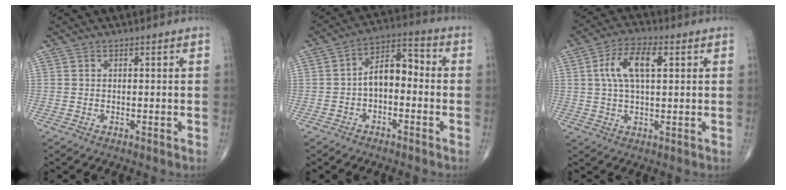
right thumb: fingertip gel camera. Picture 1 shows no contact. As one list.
[{"total": 7.8, "force": [-1.2, 4.6, 6.2], "torque": [-0.086, 0.039, -0.034]}, {"total": 9.1, "force": [2.3, 4.0, 7.9], "torque": [-0.155, 0.015, 0.039]}]